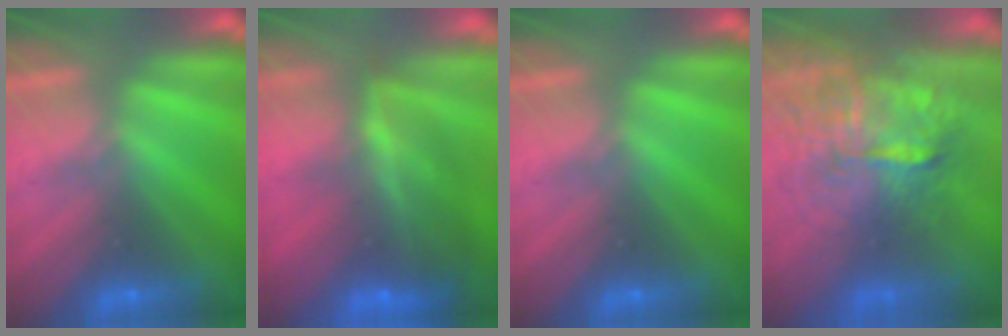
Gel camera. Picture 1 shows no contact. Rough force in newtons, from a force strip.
{"total": 5.8}
{"total": 0.0}
{"total": 7.3}